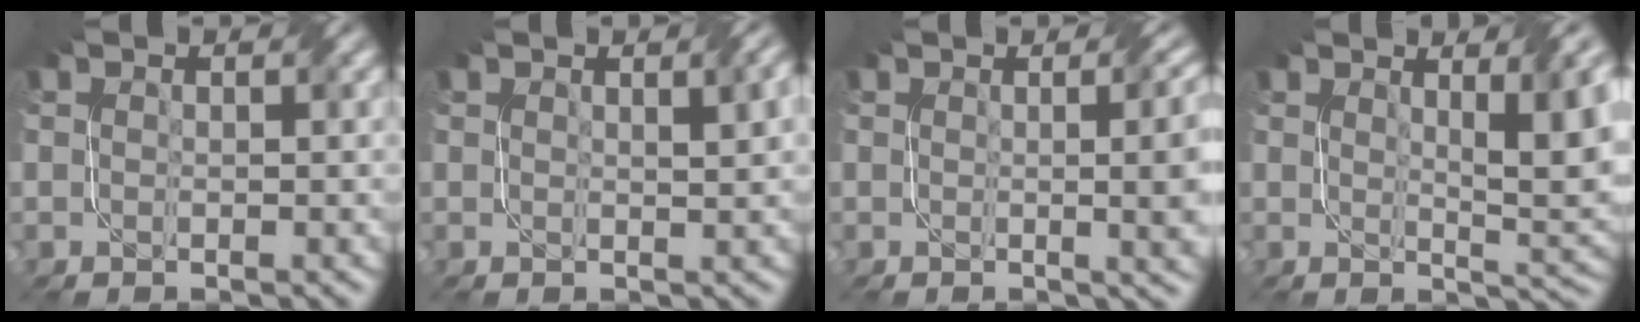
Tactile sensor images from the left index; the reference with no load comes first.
{"total": 2.9, "force": [1.4, 0.8, 2.4], "torque": [-0.022, 0.006, 0.022]}
{"total": 7.9, "force": [0.6, 3.2, 7.2], "torque": [-0.037, 0.011, 0.009]}
{"total": 7.6, "force": [2.6, 2.1, 6.8], "torque": [-0.086, -0.002, 0.047]}